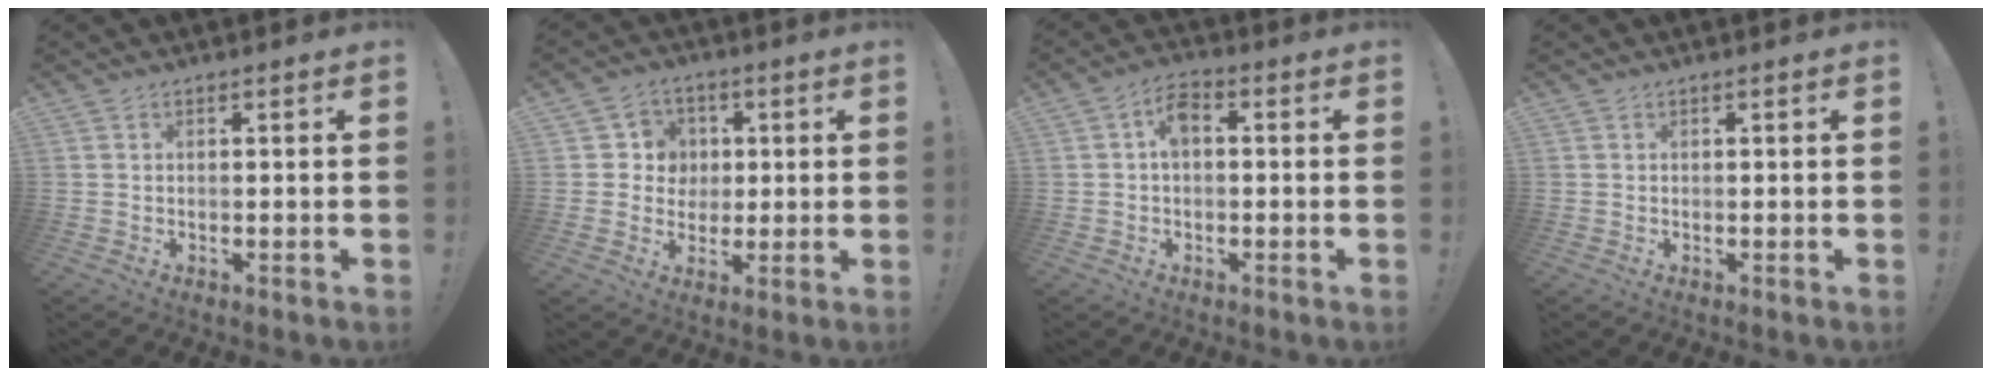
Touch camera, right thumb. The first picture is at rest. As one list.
[{"total": 7.2, "force": [0.4, 7.1, 1.1], "torque": [-0.009, -0.002, 0.012]}, {"total": 4.9, "force": [0.3, 2.9, 3.9], "torque": [-0.068, 0.010, 0.007]}, {"total": 0.0}]